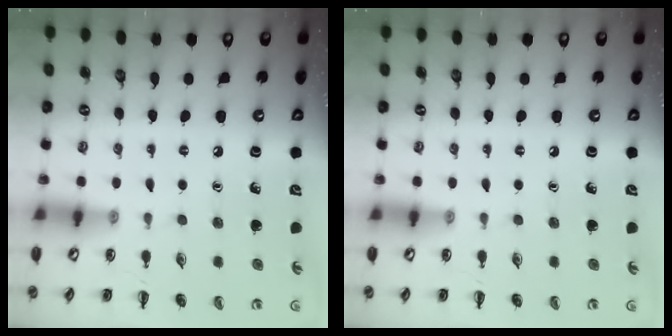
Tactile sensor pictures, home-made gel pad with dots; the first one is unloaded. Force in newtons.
{"total": 0.0}